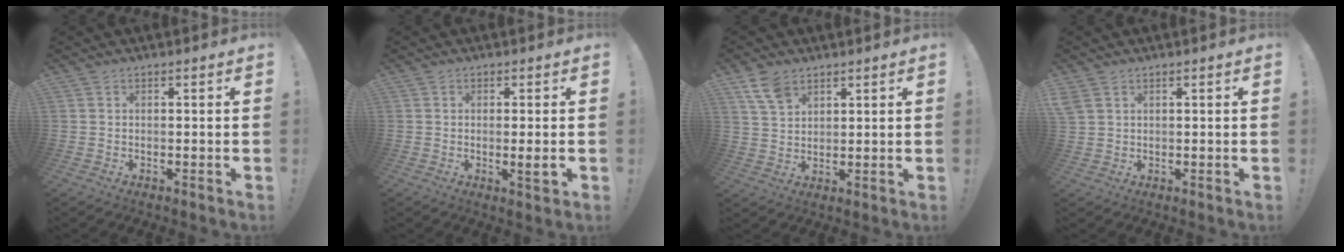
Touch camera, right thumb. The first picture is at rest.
{"total": 3.6, "force": [-0.4, 0.0, 3.5], "torque": [-0.046, -0.012, -0.007]}
{"total": 6.9, "force": [4.5, 3.8, 3.5], "torque": [-0.068, -0.015, 0.088]}
{"total": 2.7, "force": [1.5, 1.9, 1.3], "torque": [-0.019, -0.004, 0.030]}